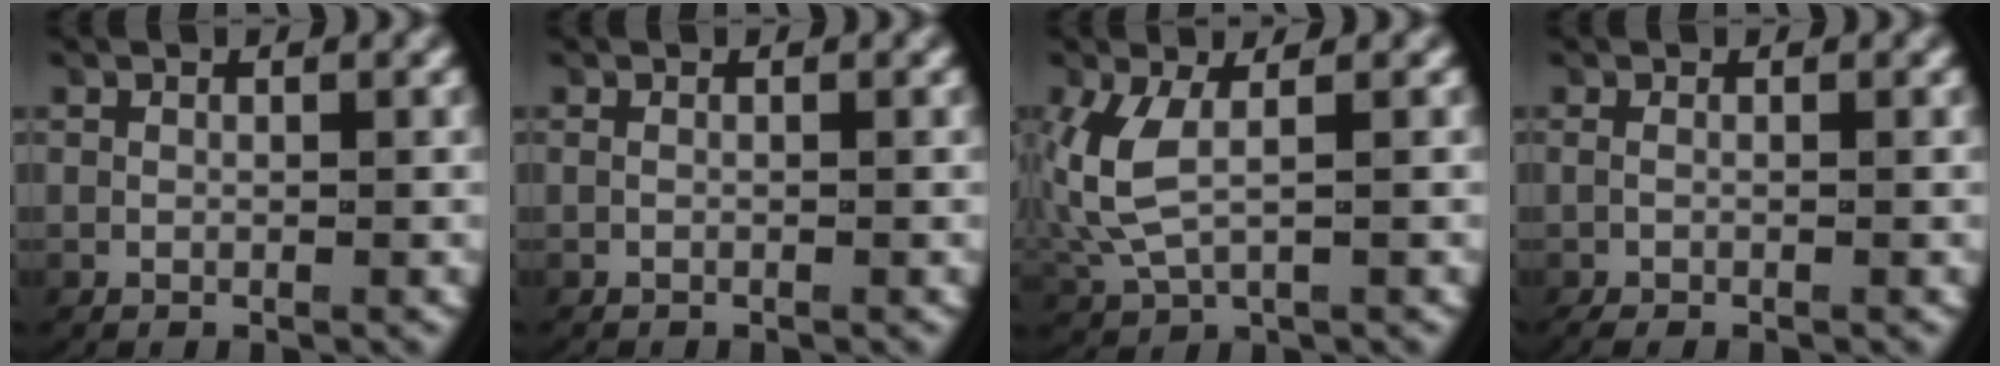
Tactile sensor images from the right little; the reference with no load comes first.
{"total": 0.0}
{"total": 4.1, "force": [0.6, 2.3, 3.3], "torque": [-0.100, -0.006, 0.023]}
{"total": 1.2, "force": [-1.0, 0.1, 0.7], "torque": [-0.014, -0.005, -0.013]}